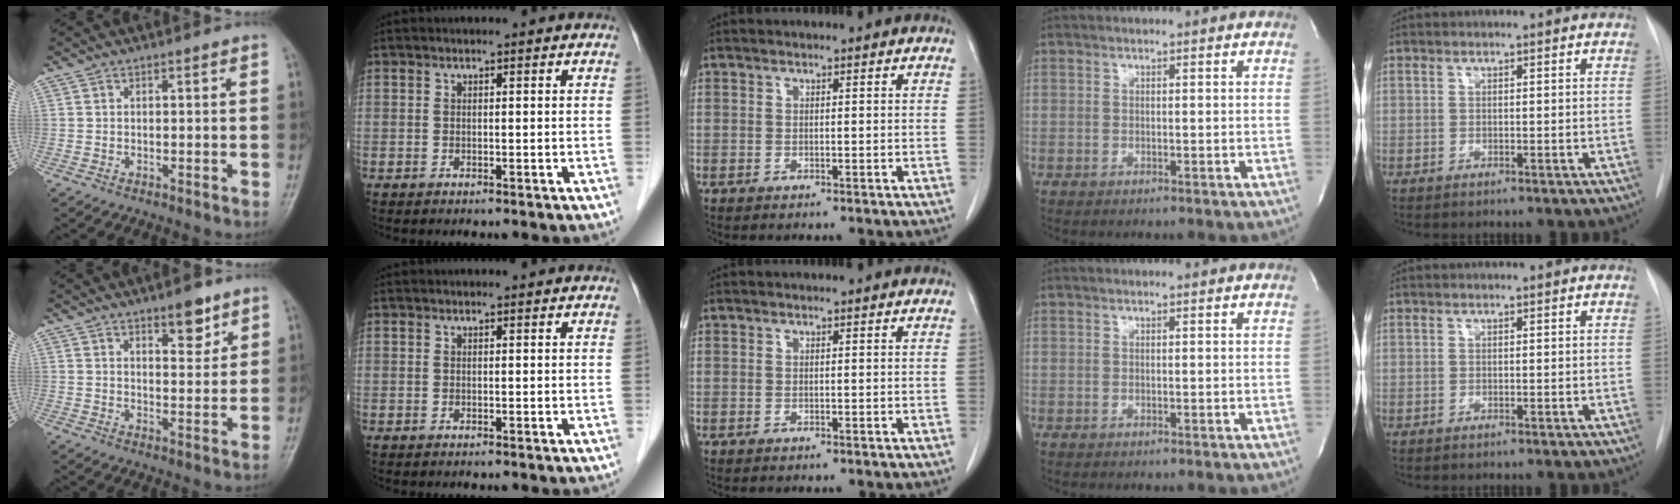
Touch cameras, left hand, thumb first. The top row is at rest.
{"thumb": {"total": 6.2, "force": [4.1, 2.4, 4.0], "torque": [-0.037, -0.027, 0.059]}, "index": {"total": 1.0, "force": [0.9, 0.2, 0.2], "torque": [-0.009, 0.012, 0.014]}}